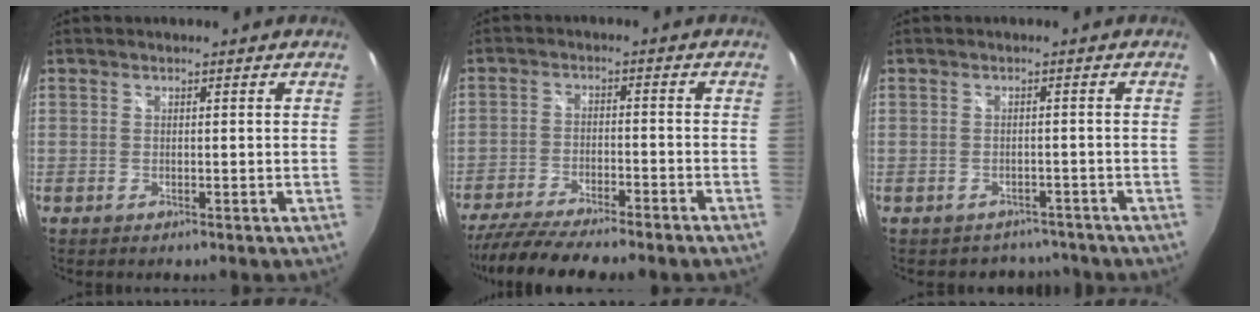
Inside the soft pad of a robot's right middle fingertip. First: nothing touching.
{"total": 13.6, "force": [-11.9, 0.6, 6.7], "torque": [-0.141, -0.026, -0.193]}
{"total": 4.9, "force": [-4.1, 2.7, 0.2], "torque": [-0.006, 0.006, -0.052]}